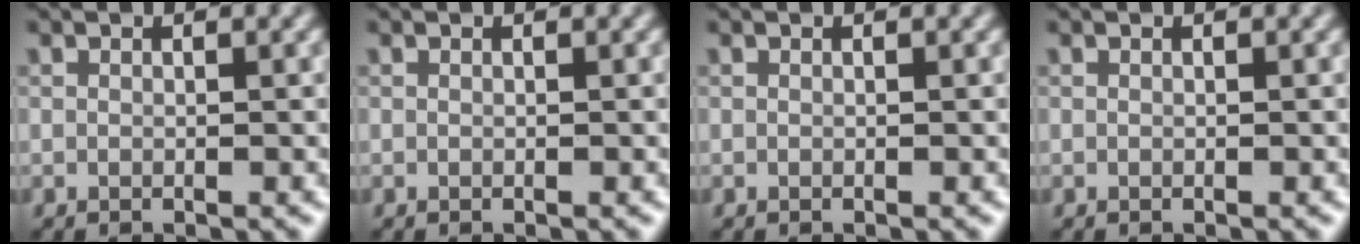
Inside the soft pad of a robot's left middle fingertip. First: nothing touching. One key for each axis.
{"total": 0.0}
{"total": 0.0}
{"total": 0.0}